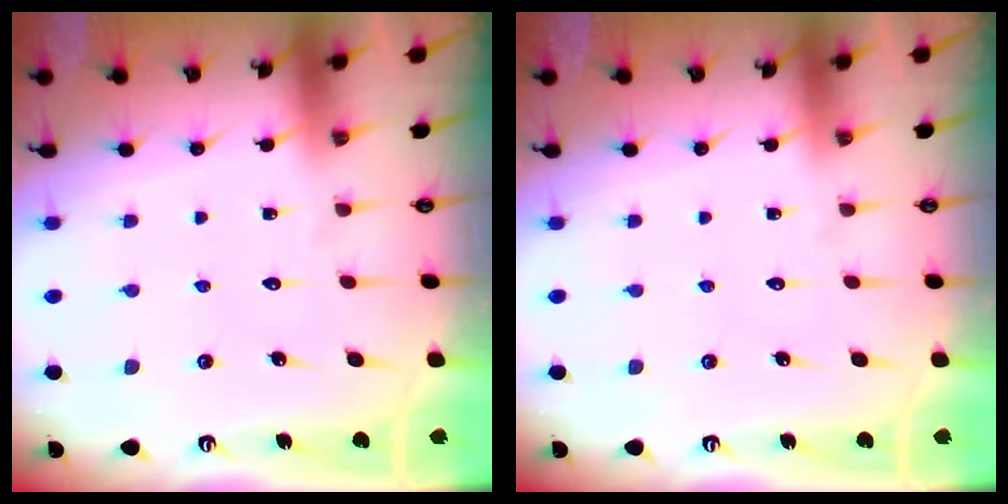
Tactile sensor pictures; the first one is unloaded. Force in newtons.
{"total": 0.0}